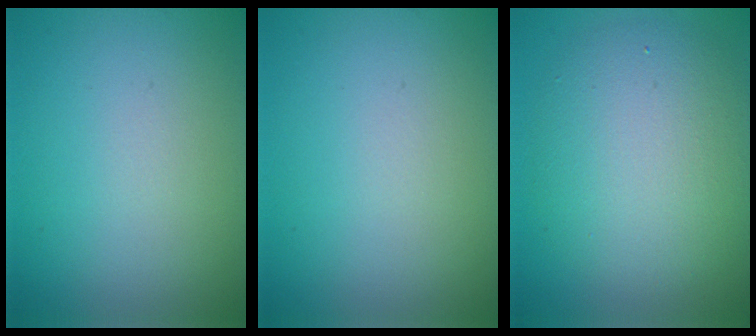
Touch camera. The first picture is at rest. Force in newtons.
{"total": 0.0}
{"total": 7.1, "press": 7.1, "slide": 0.1}